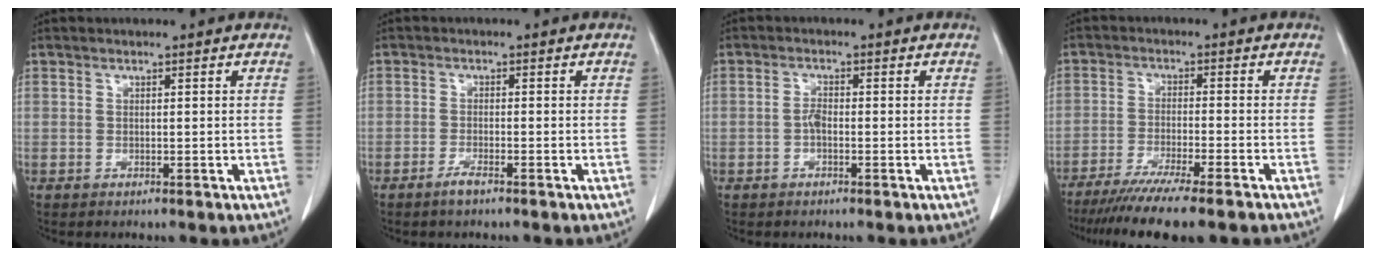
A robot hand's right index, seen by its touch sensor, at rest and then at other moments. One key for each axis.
{"total": 1.9, "fx": -1.4, "fy": 0.2, "fz": 1.2, "tx": -0.031, "ty": -0.001, "tz": -0.023}
{"total": 1.7, "fx": -0.6, "fy": 0.7, "fz": 1.5, "tx": -0.027, "ty": 0.005, "tz": -0.012}
{"total": 13.0, "fx": -10.6, "fy": 0.3, "fz": 7.5, "tx": -0.108, "ty": -0.036, "tz": -0.166}